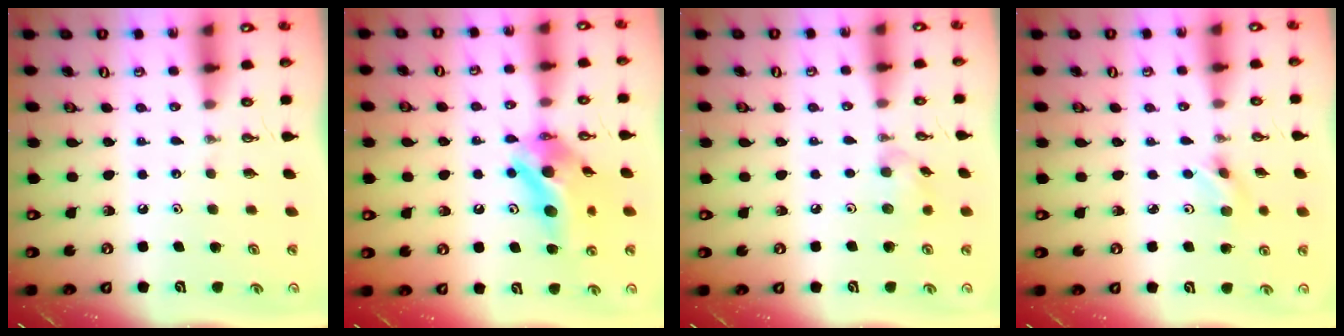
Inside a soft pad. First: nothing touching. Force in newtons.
{"total": 12.8, "press": 12.4, "slide": 3.0}
{"total": 7.0, "press": 7.0, "slide": 0.5}
{"total": 3.5, "press": 3.4, "slide": 0.8}